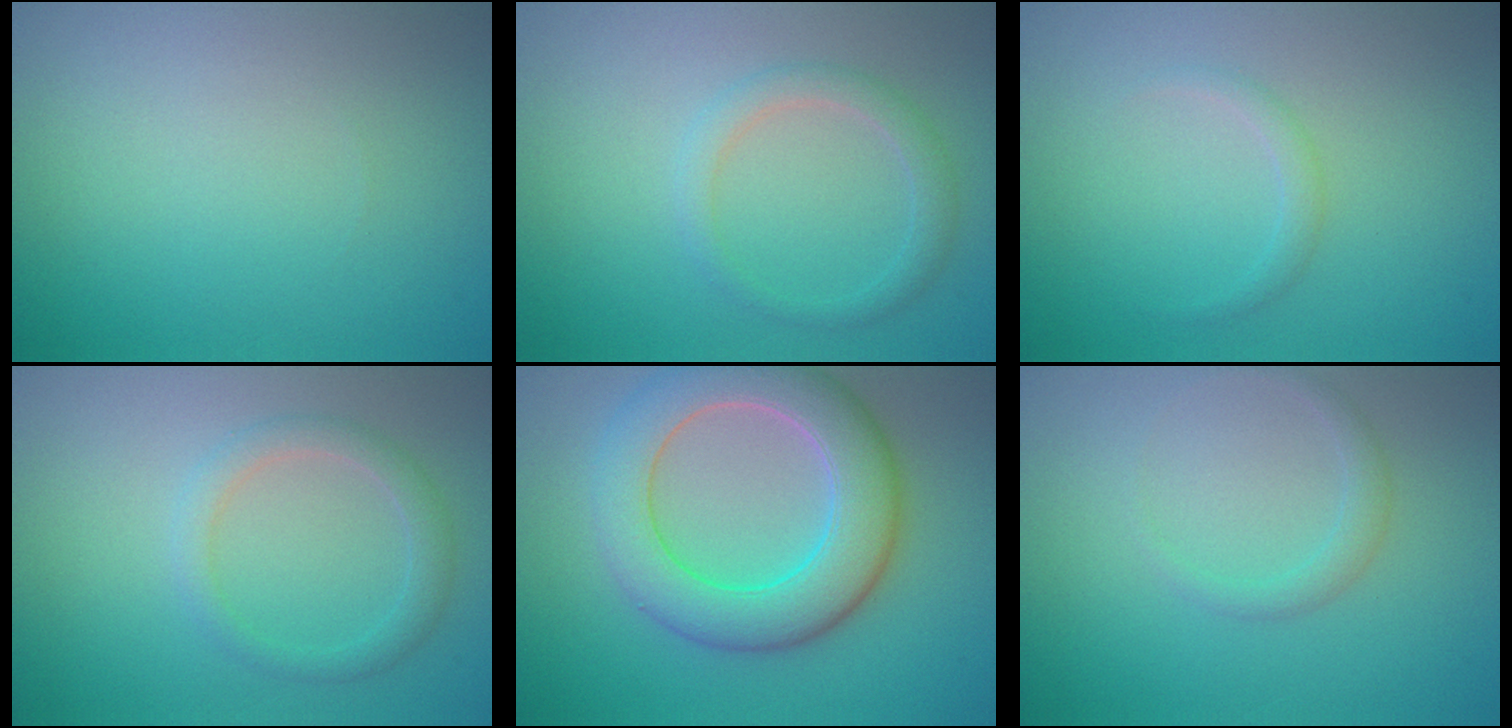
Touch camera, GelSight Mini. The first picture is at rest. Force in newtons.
{"total": 2.0, "press": 2.0, "slide": 0.0}
{"total": 1.0, "press": 1.0, "slide": 0.0}
{"total": 2.3, "press": 2.3, "slide": 0.1}
{"total": 7.9, "press": 7.9, "slide": 0.4}
{"total": 1.3, "press": 1.3, "slide": 0.0}